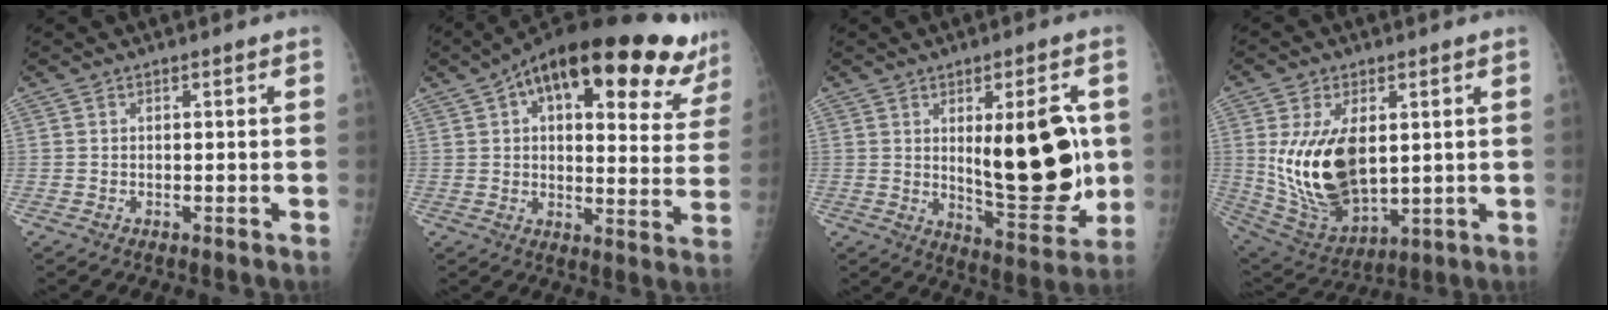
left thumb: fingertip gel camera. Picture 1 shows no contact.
{"total": 27.6, "force": [15.6, 11.0, 20.0], "torque": [-0.262, -0.006, 0.210]}
{"total": 17.9, "force": [1.7, 6.4, 16.6], "torque": [-0.201, -0.029, 0.036]}
{"total": 17.0, "force": [2.0, 9.9, 13.8], "torque": [-0.238, -0.020, 0.061]}